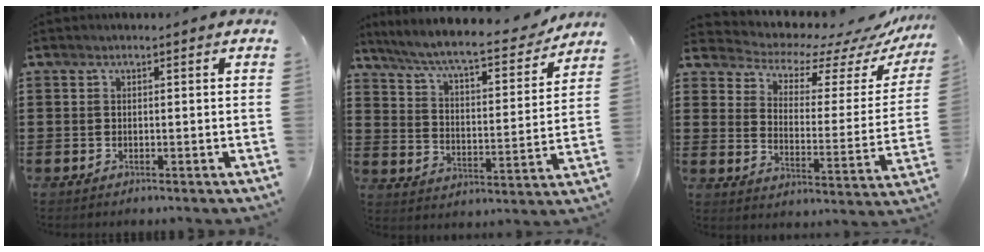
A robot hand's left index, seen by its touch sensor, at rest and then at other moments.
{"total": 8.2, "force": [7.4, 0.2, 3.7], "torque": [-0.102, -0.046, 0.122]}
{"total": 5.3, "force": [4.9, 1.4, 1.3], "torque": [-0.048, -0.044, 0.078]}